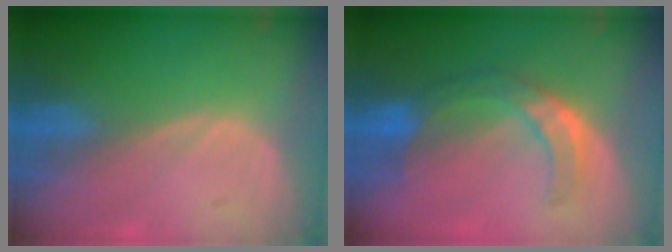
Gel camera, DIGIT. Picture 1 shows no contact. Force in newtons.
{"total": 7.5, "press": 6.5, "slide": 3.8}